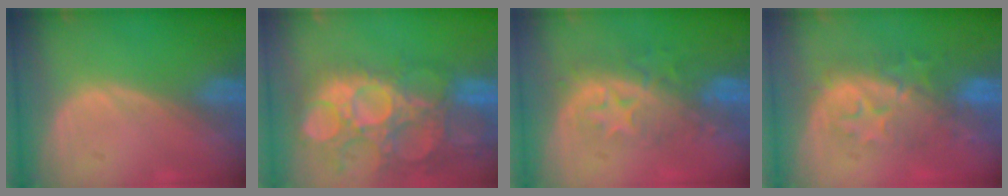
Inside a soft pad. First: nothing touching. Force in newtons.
{"total": 15.0, "press": 12.6, "slide": 8.2}
{"total": 8.2, "press": 7.5, "slide": 3.3}
{"total": 8.4, "press": 8.3, "slide": 1.1}